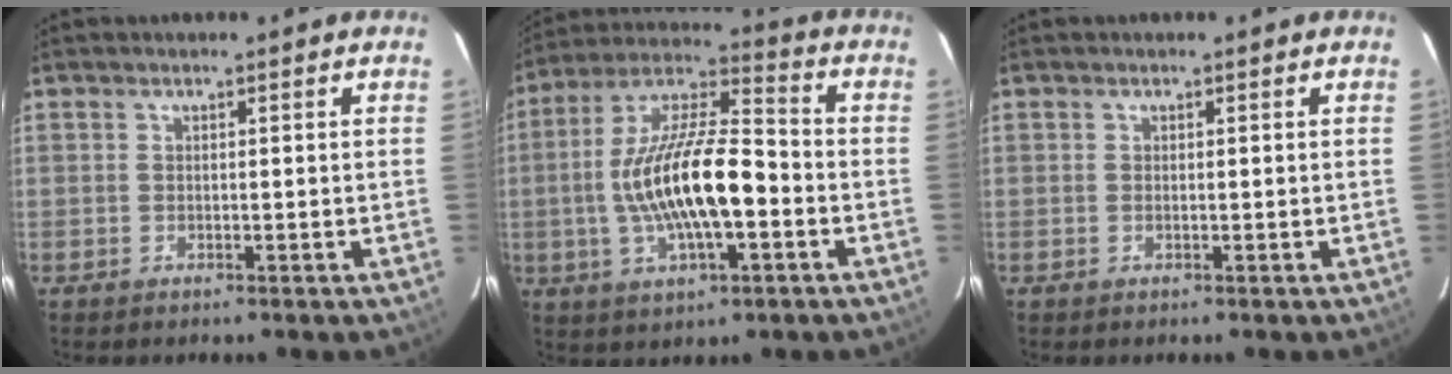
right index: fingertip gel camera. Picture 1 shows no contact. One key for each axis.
{"total": 17.7, "fx": -3.4, "fy": 5.7, "fz": 16.5, "tx": -0.314, "ty": 0.007, "tz": -0.062}
{"total": 0.0}